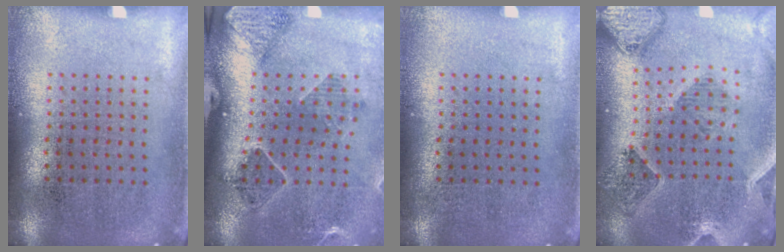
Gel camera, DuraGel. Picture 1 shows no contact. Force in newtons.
{"total": 1.6, "press": 1.6, "slide": 0.2}
{"total": 0.0}
{"total": 1.5, "press": 1.4, "slide": 0.3}